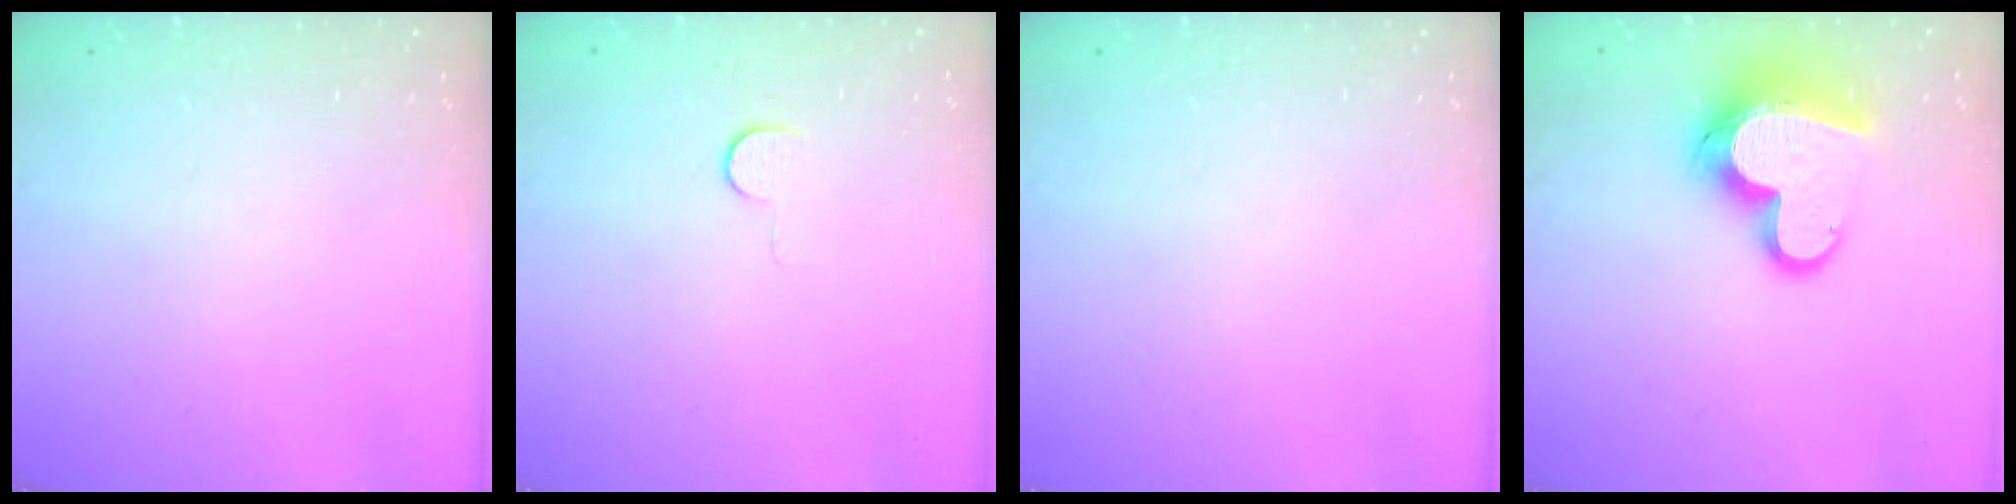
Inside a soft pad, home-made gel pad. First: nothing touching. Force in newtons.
{"total": 5.0, "press": 4.9, "slide": 0.4}
{"total": 0.0}
{"total": 16.9, "press": 16.9, "slide": 1.7}